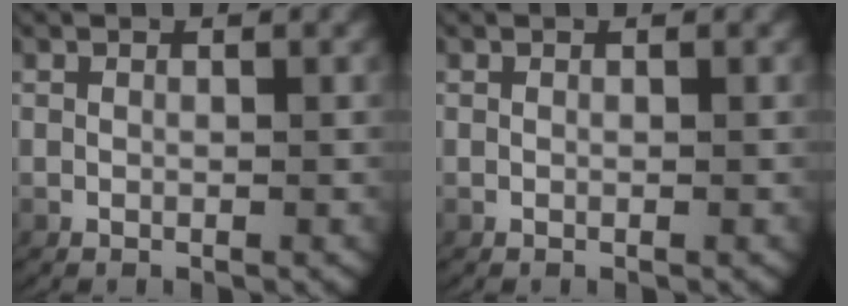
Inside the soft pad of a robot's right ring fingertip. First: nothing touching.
{"total": 0.0}